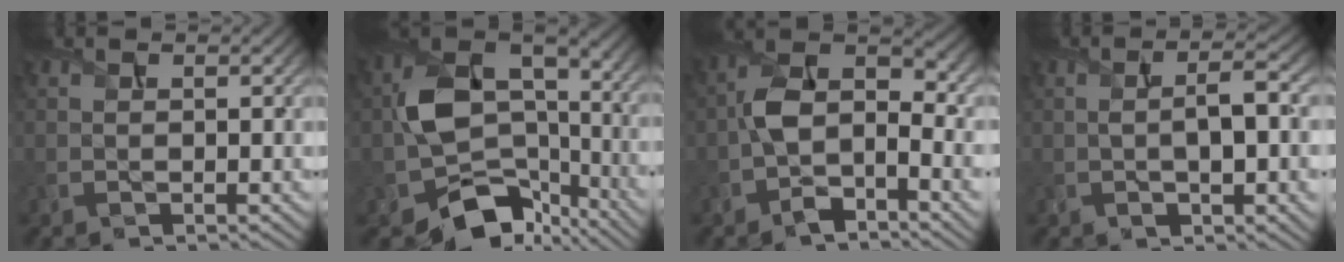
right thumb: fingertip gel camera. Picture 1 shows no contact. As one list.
[{"total": 13.3, "force": [-5.1, 9.2, 8.1], "torque": [-0.135, -0.021, -0.093]}, {"total": 8.6, "force": [-2.8, 4.8, 6.6], "torque": [-0.124, 0.003, -0.065]}, {"total": 5.7, "force": [-0.3, 2.1, 5.3], "torque": [-0.094, -0.003, -0.001]}]